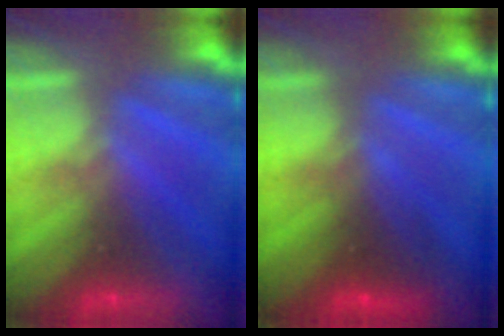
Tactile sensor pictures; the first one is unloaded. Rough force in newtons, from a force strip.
{"total": 2.7}